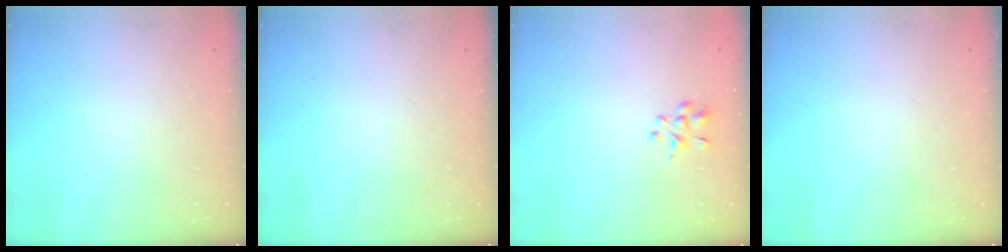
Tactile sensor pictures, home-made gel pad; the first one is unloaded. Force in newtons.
{"total": 0.0}
{"total": 2.4, "press": 2.3, "slide": 0.8}
{"total": 0.0}